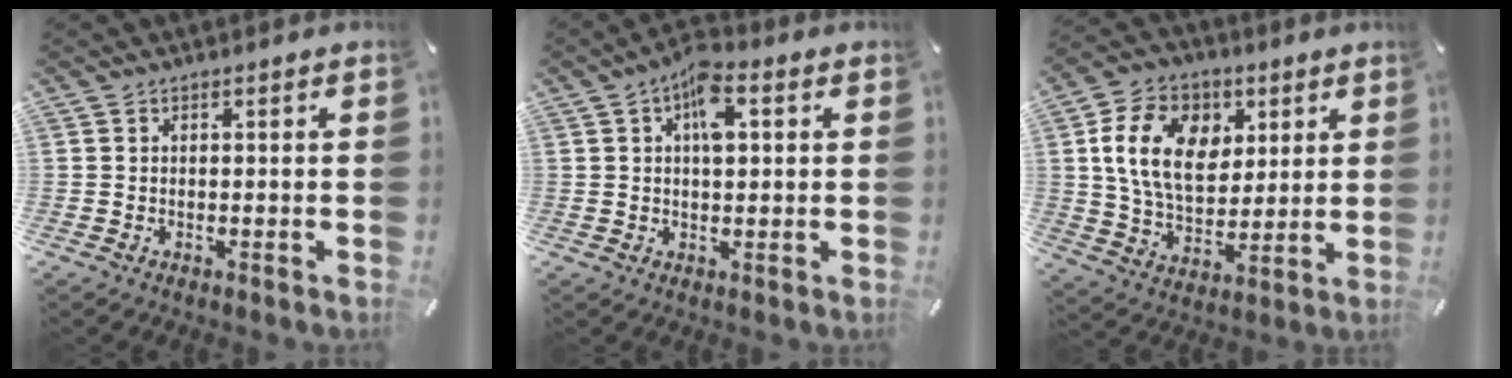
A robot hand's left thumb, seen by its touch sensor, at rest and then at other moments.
{"total": 7.4, "force": [2.3, 3.7, 6.0], "torque": [-0.099, 0.003, 0.036]}
{"total": 15.2, "force": [4.5, 11.2, 9.4], "torque": [-0.172, 0.006, 0.083]}